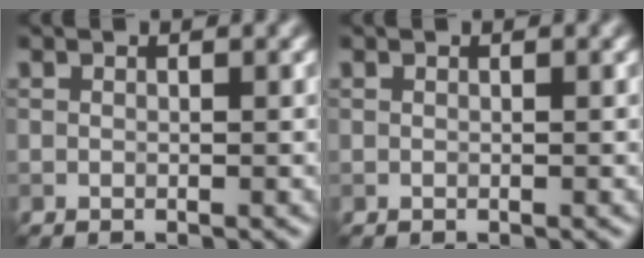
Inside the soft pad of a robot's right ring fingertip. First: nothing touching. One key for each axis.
{"total": 0.0}